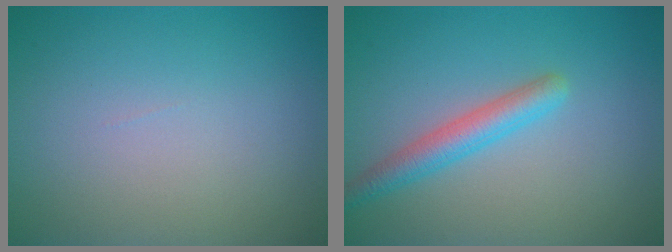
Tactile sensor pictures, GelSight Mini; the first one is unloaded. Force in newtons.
{"total": 2.9, "press": 2.9, "slide": 0.1}